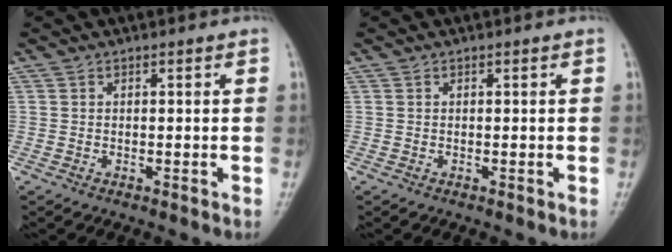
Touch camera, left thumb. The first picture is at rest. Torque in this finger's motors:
{"motor_torque": [0.00, 0.00, 0.00, 0.00, 0.00]}